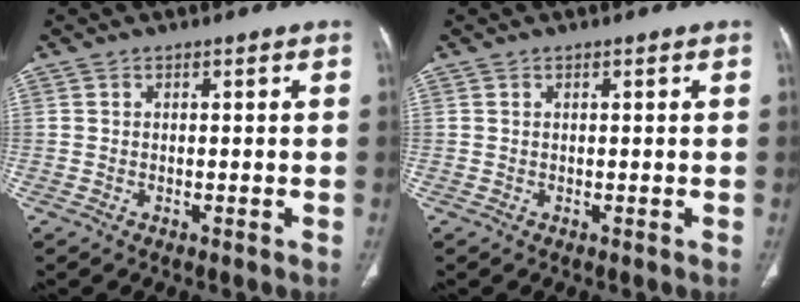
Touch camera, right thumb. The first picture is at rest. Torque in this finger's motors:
{"motor_torque": [0.00, 0.00, -0.04, 0.03, 0.01]}